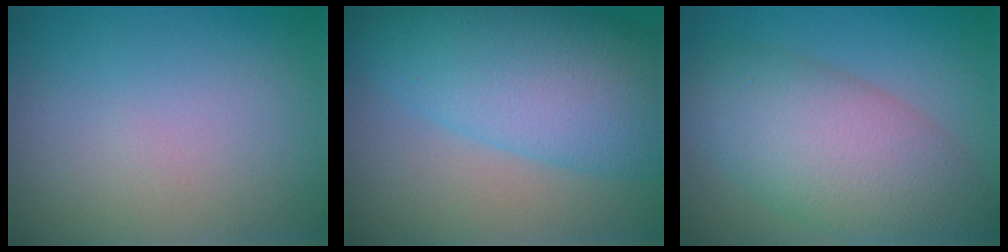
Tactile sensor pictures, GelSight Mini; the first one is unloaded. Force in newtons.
{"total": 9.9, "press": 9.9, "slide": 0.2}
{"total": 9.0, "press": 9.0, "slide": 0.4}